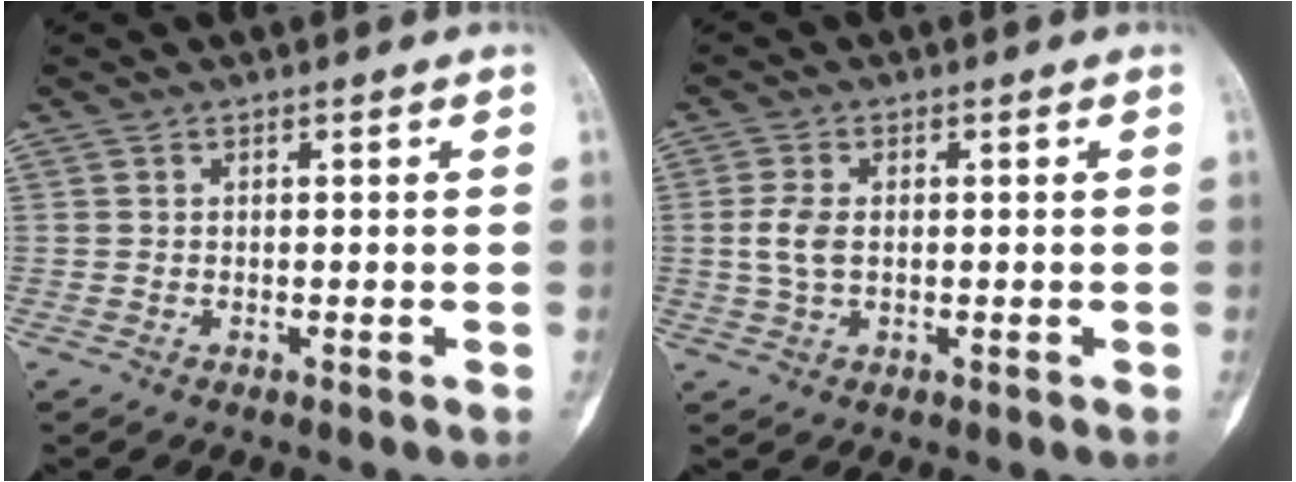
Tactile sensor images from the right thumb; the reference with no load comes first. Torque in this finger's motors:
{"motor_torque": [0.85, 0.44, 0.29, -0.57, 0.14]}